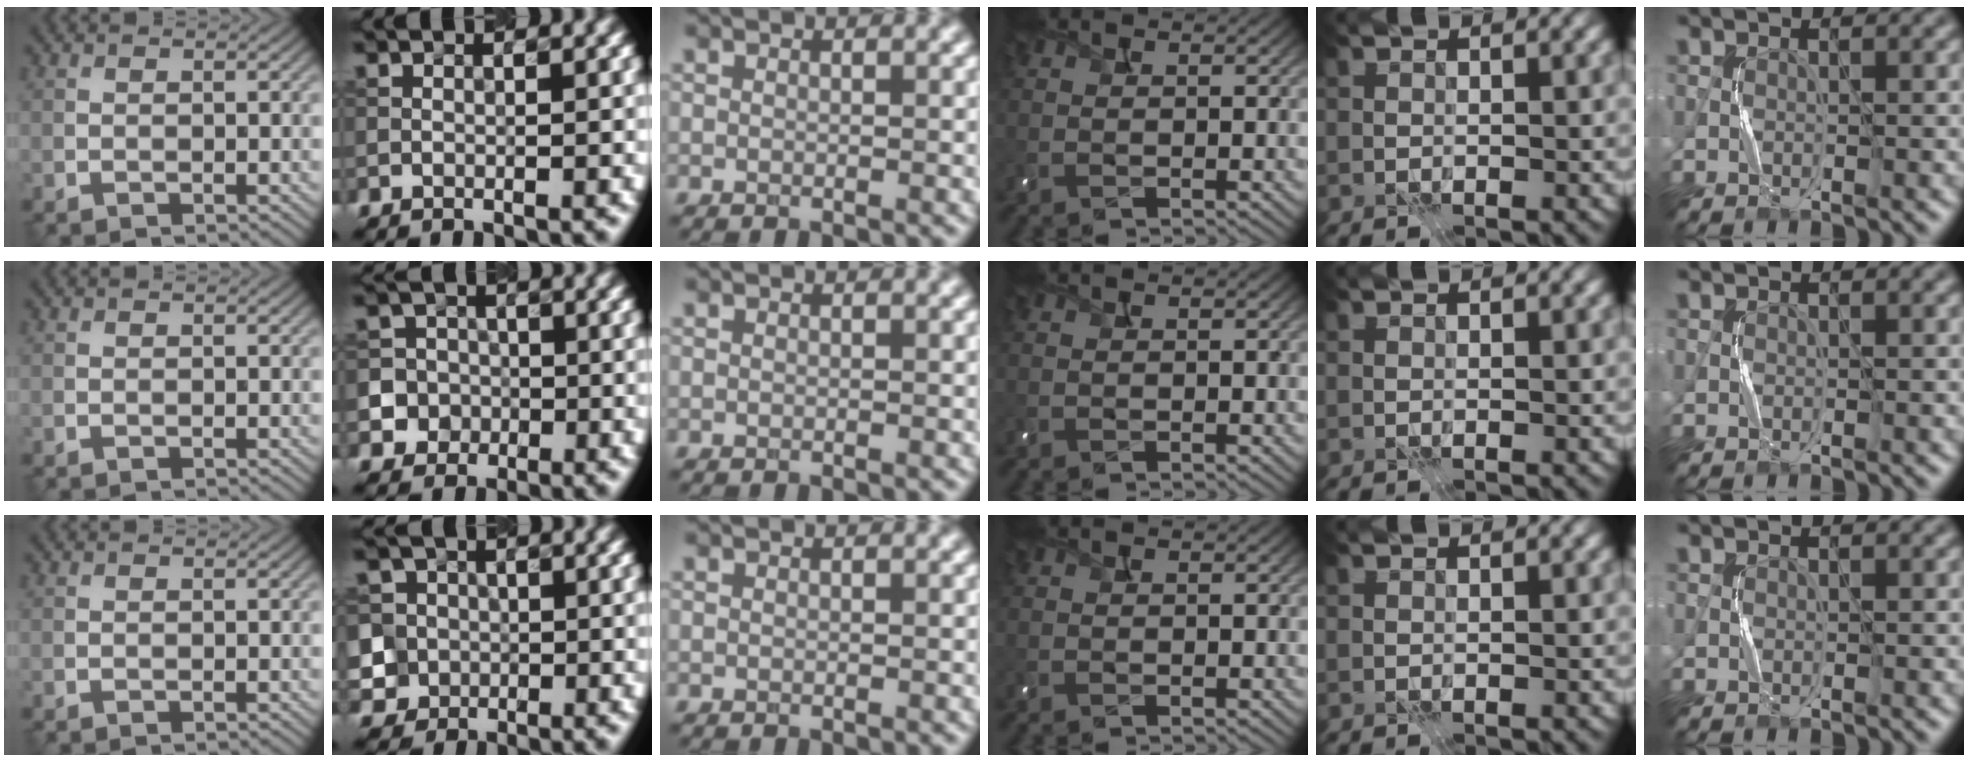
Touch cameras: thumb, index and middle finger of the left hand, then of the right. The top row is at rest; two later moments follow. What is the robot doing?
{"motion": "press", "object": "camera"}